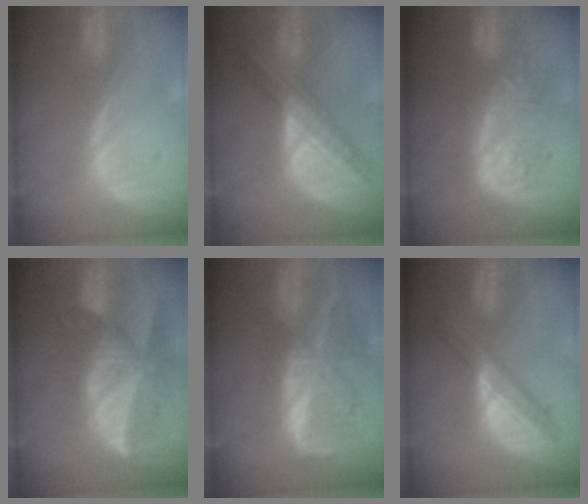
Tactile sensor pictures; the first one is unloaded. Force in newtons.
{"total": 8.8, "press": 7.7, "slide": 4.3}
{"total": 9.1, "press": 9.0, "slide": 1.6}
{"total": 9.4, "press": 8.4, "slide": 4.2}
{"total": 9.4, "press": 8.3, "slide": 4.5}
{"total": 5.9, "press": 5.8, "slide": 1.0}